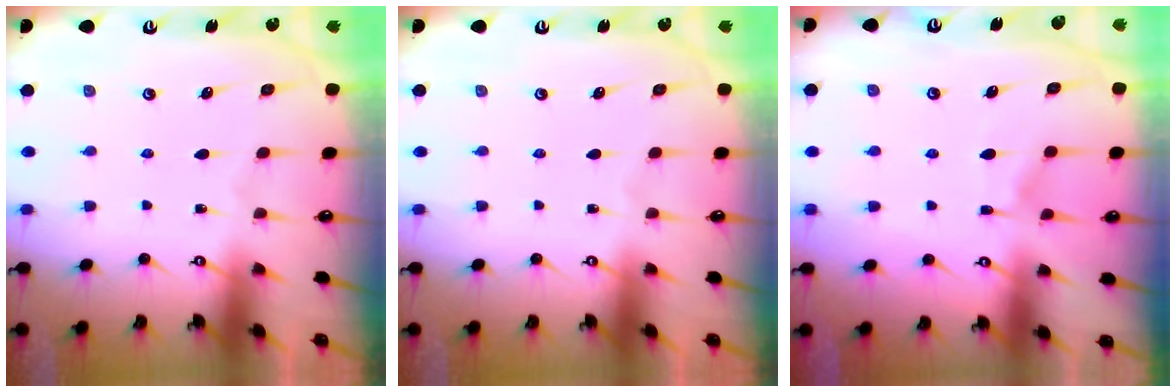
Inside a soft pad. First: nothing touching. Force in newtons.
{"total": 0.0}
{"total": 6.5, "press": 6.4, "slide": 0.8}